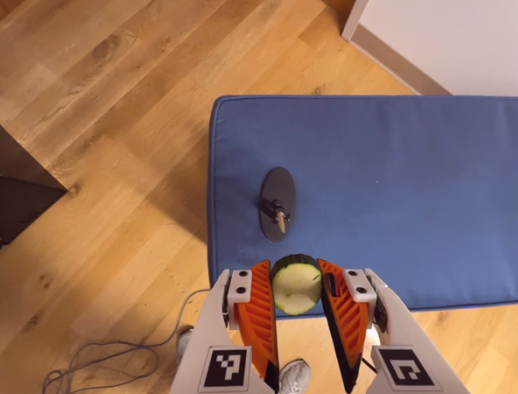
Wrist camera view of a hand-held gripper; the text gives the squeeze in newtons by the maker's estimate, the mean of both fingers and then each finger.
{"total": 9.4, "left": 9.2, "right": 9.7}